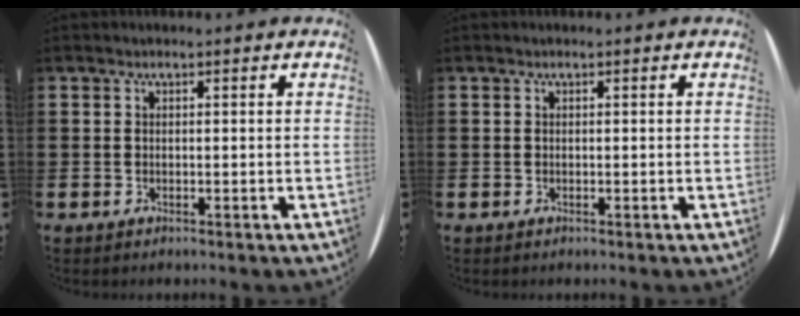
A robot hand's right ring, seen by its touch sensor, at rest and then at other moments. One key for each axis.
{"total": 0.0}